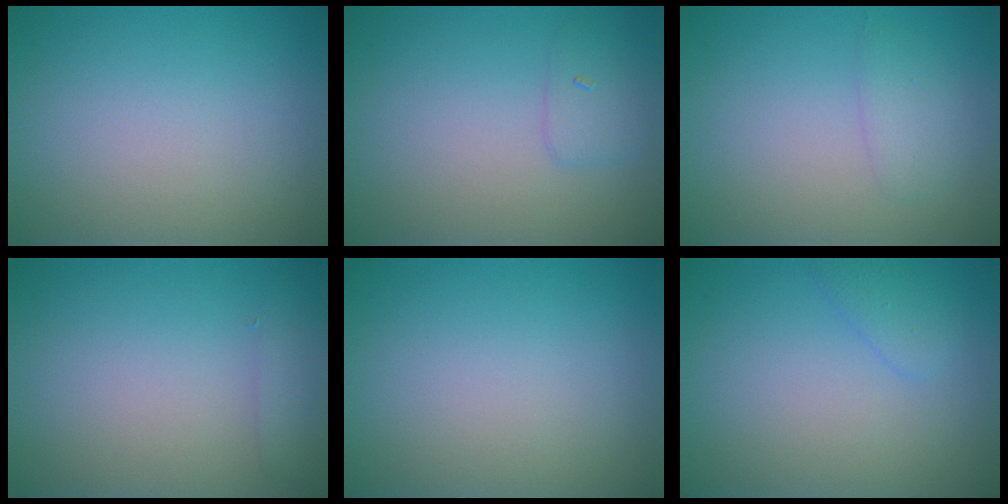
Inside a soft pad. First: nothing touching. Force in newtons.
{"total": 1.6, "press": 1.6, "slide": 0.0}
{"total": 1.4, "press": 1.4, "slide": 0.1}
{"total": 1.3, "press": 1.3, "slide": 0.1}
{"total": 0.0}
{"total": 1.3, "press": 1.3, "slide": 0.0}